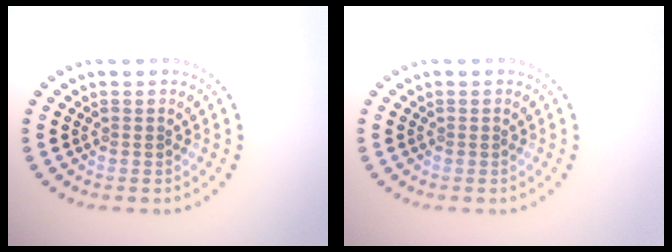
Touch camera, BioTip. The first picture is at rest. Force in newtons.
{"total": 0.0}